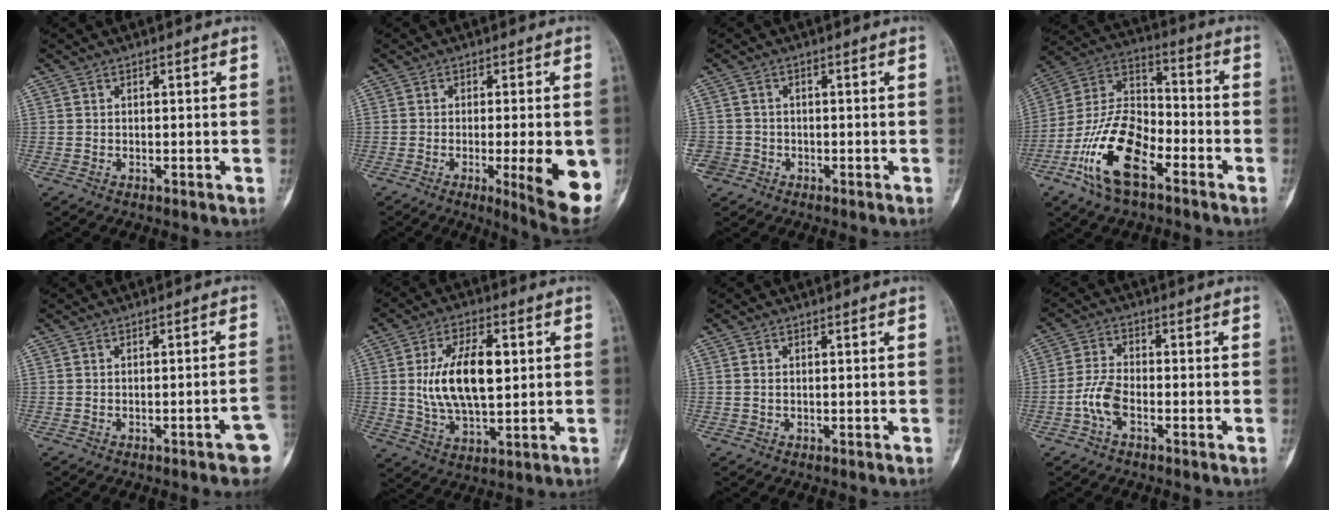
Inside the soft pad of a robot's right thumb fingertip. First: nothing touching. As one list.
[{"total": 12.3, "force": [-2.9, 2.7, 11.6], "torque": [-0.141, -0.021, -0.034]}, {"total": 3.7, "force": [-1.7, 3.2, 0.3], "torque": [0.003, 0.013, -0.035]}, {"total": 17.1, "force": [-8.3, 8.2, 12.5], "torque": [-0.229, 0.055, -0.163]}, {"total": 3.2, "force": [-1.6, 0.7, 2.6], "torque": [-0.028, 0.014, -0.017]}, {"total": 14.2, "force": [1.8, 7.0, 12.1], "torque": [-0.208, -0.001, 0.037]}, {"total": 0.6, "force": [0.1, 0.4, 0.4], "torque": [-0.006, 0.001, 0.002]}, {"total": 5.2, "force": [-2.3, 2.4, 4.0], "torque": [-0.090, 0.019, -0.049]}]